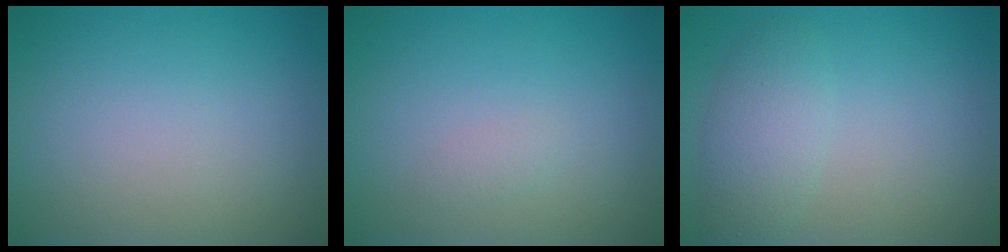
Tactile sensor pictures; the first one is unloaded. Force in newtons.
{"total": 0.6, "press": 0.6, "slide": 0.0}
{"total": 2.6, "press": 2.6, "slide": 0.2}